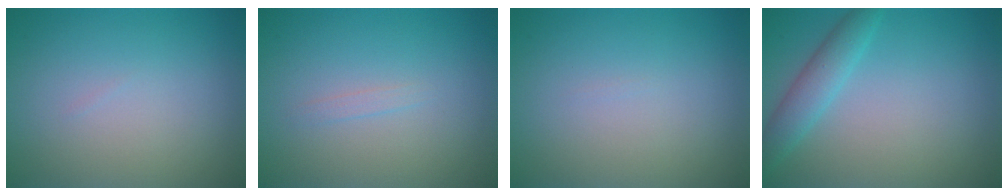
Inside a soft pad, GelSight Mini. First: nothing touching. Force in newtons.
{"total": 0.6, "press": 0.6, "slide": 0.1}
{"total": 0.0}
{"total": 2.8, "press": 2.8, "slide": 0.2}